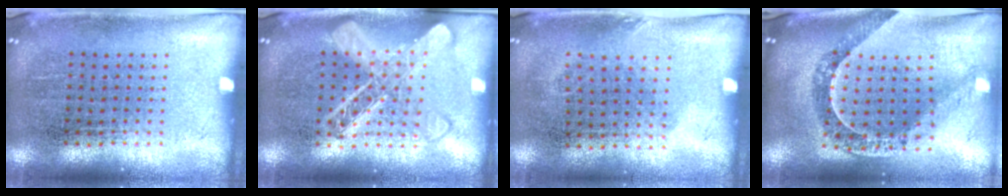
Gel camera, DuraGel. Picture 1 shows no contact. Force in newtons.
{"total": 2.8, "press": 2.8, "slide": 0.5}
{"total": 0.8, "press": 0.7, "slide": 0.5}
{"total": 1.2, "press": 1.2, "slide": 0.4}